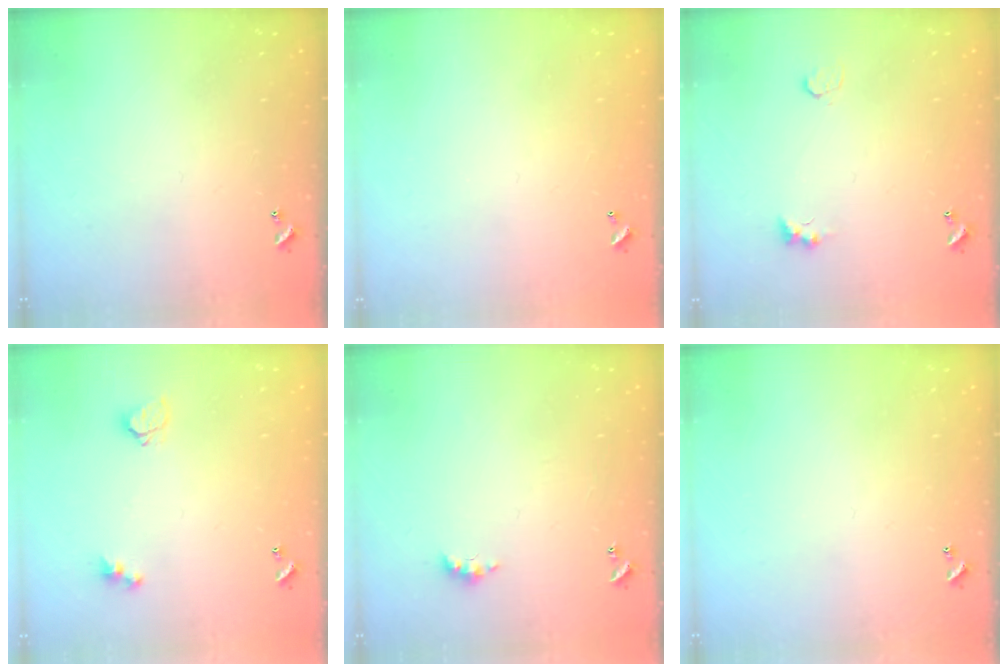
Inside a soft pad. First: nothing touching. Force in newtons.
{"total": 2.9, "press": 2.9, "slide": 0.1}
{"total": 1.9, "press": 1.8, "slide": 0.5}
{"total": 3.7, "press": 3.7, "slide": 0.3}
{"total": 2.8, "press": 2.7, "slide": 0.7}
{"total": 0.0}